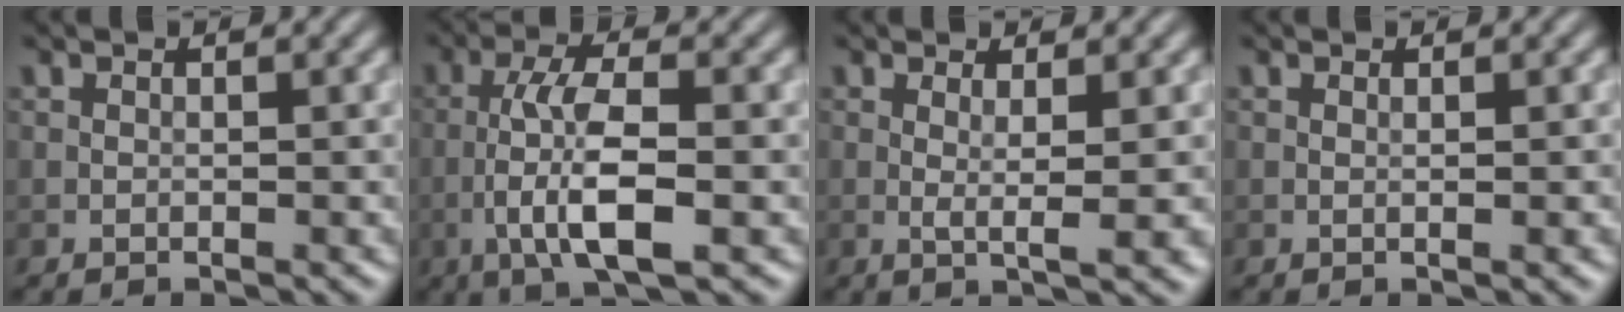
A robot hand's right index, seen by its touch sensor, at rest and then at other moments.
{"total": 6.8, "force": [-2.1, 1.8, 6.2], "torque": [-0.113, 0.008, -0.043]}
{"total": 2.8, "force": [0.5, 0.4, 2.7], "torque": [-0.046, -0.008, 0.010]}
{"total": 0.8, "force": [0.1, 0.2, 0.8], "torque": [-0.009, 0.002, 0.000]}